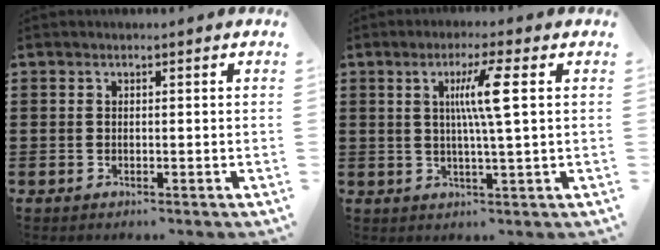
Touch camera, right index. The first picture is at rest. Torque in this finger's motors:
{"motor_torque": [0.26, -0.06, 0.56, 0.09]}